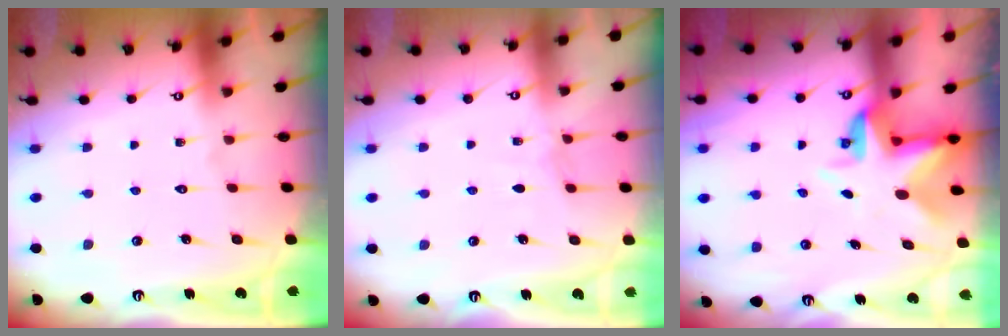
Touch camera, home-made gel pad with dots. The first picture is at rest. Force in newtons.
{"total": 2.5, "press": 2.5, "slide": 0.3}
{"total": 4.7, "press": 4.6, "slide": 0.6}